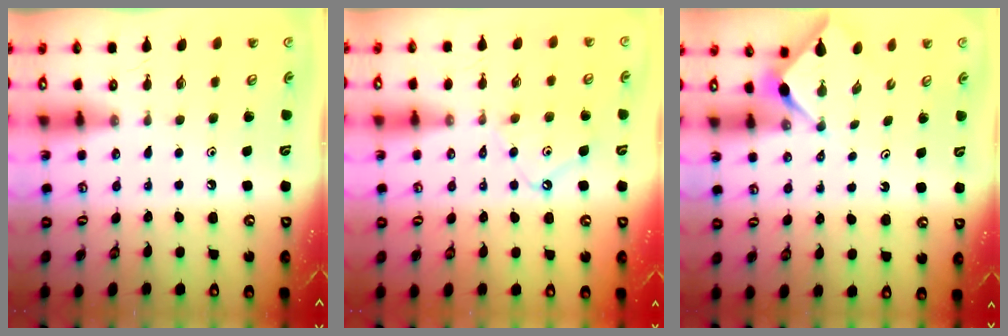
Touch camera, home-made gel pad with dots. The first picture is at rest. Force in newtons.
{"total": 8.5, "press": 8.4, "slide": 0.9}
{"total": 2.9, "press": 2.9, "slide": 0.4}